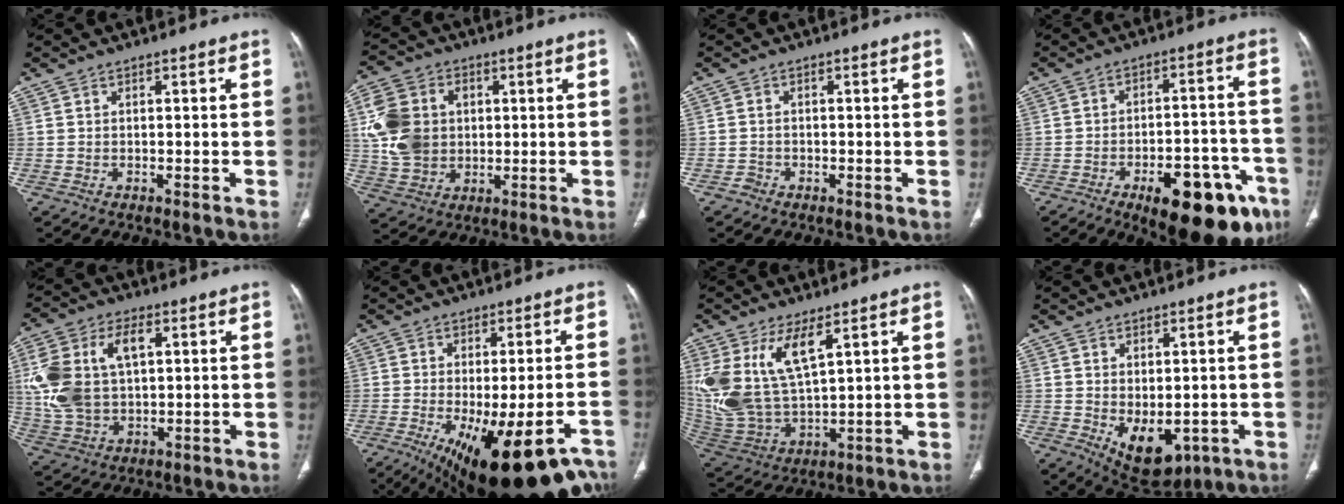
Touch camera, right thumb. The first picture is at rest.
{"total": 13.2, "force": [1.8, 10.6, 7.7], "torque": [-0.136, 0.007, 0.037]}
{"total": 1.3, "force": [-0.8, 0.9, 0.1], "torque": [0.001, 0.005, -0.020]}
{"total": 20.4, "force": [-10.7, 8.6, 15.1], "torque": [-0.142, 0.057, -0.137]}
{"total": 15.5, "force": [3.2, 9.4, 11.8], "torque": [-0.245, 0.011, 0.066]}
{"total": 22.7, "force": [-14.5, 7.6, 15.8], "torque": [-0.197, 0.001, -0.186]}
{"total": 16.5, "force": [7.0, 7.5, 13.0], "torque": [-0.271, -0.029, 0.156]}
{"total": 9.6, "force": [-2.3, 5.8, 7.4], "torque": [-0.090, -0.006, -0.009]}